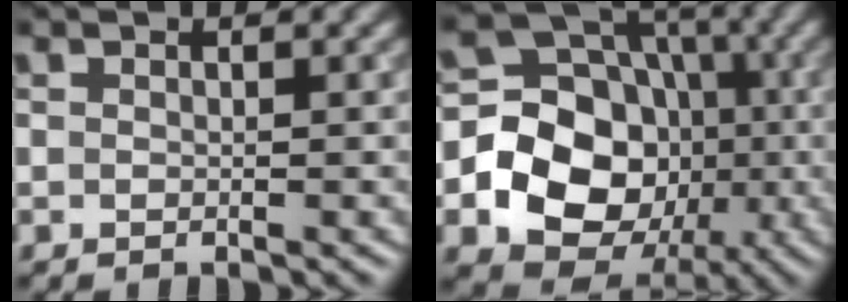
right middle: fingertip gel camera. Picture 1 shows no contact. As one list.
[{"total": 14.7, "force": [-3.1, 12.3, 7.4], "torque": [-0.121, -0.012, -0.083]}]